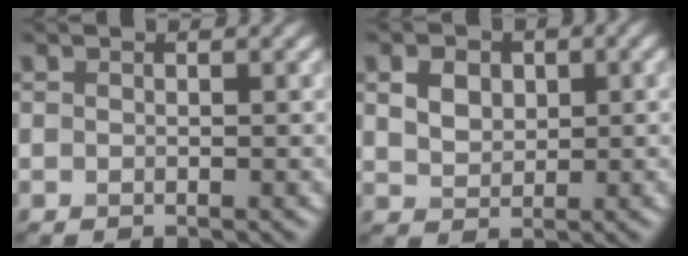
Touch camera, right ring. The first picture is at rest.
{"total": 2.9, "force": [0.9, 2.2, 1.7], "torque": [-0.030, -0.001, 0.012]}